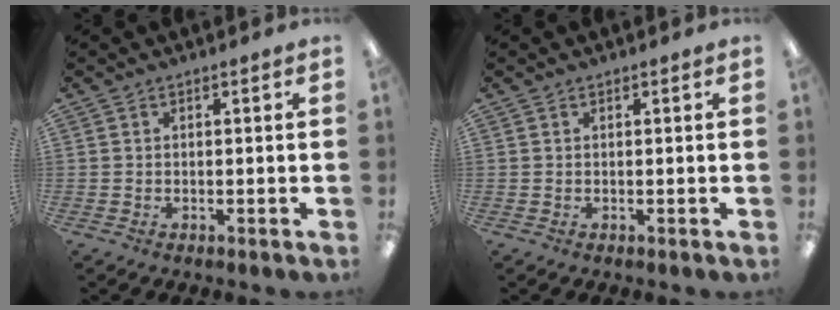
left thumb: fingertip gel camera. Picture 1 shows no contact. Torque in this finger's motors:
{"motor_torque": [0.00, 0.00, 0.00, 0.00, 0.00]}